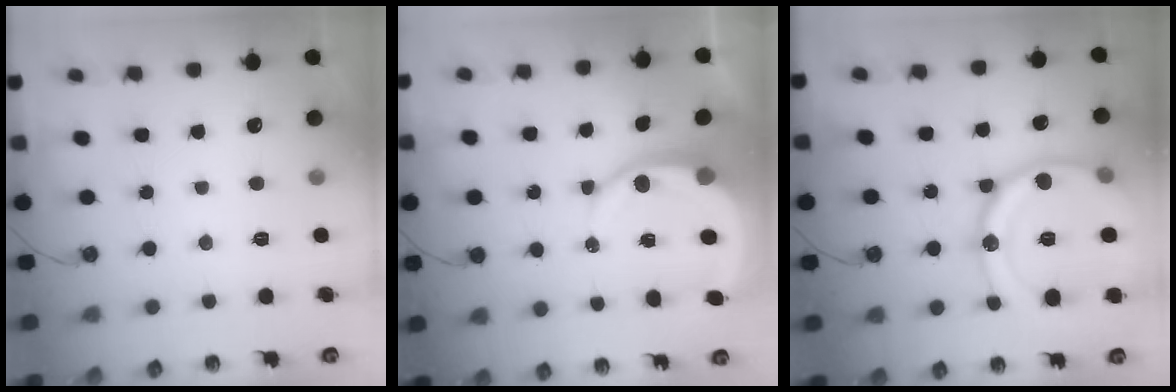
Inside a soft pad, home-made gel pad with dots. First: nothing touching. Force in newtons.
{"total": 9.5, "press": 9.4, "slide": 1.0}
{"total": 21.5, "press": 21.4, "slide": 2.0}